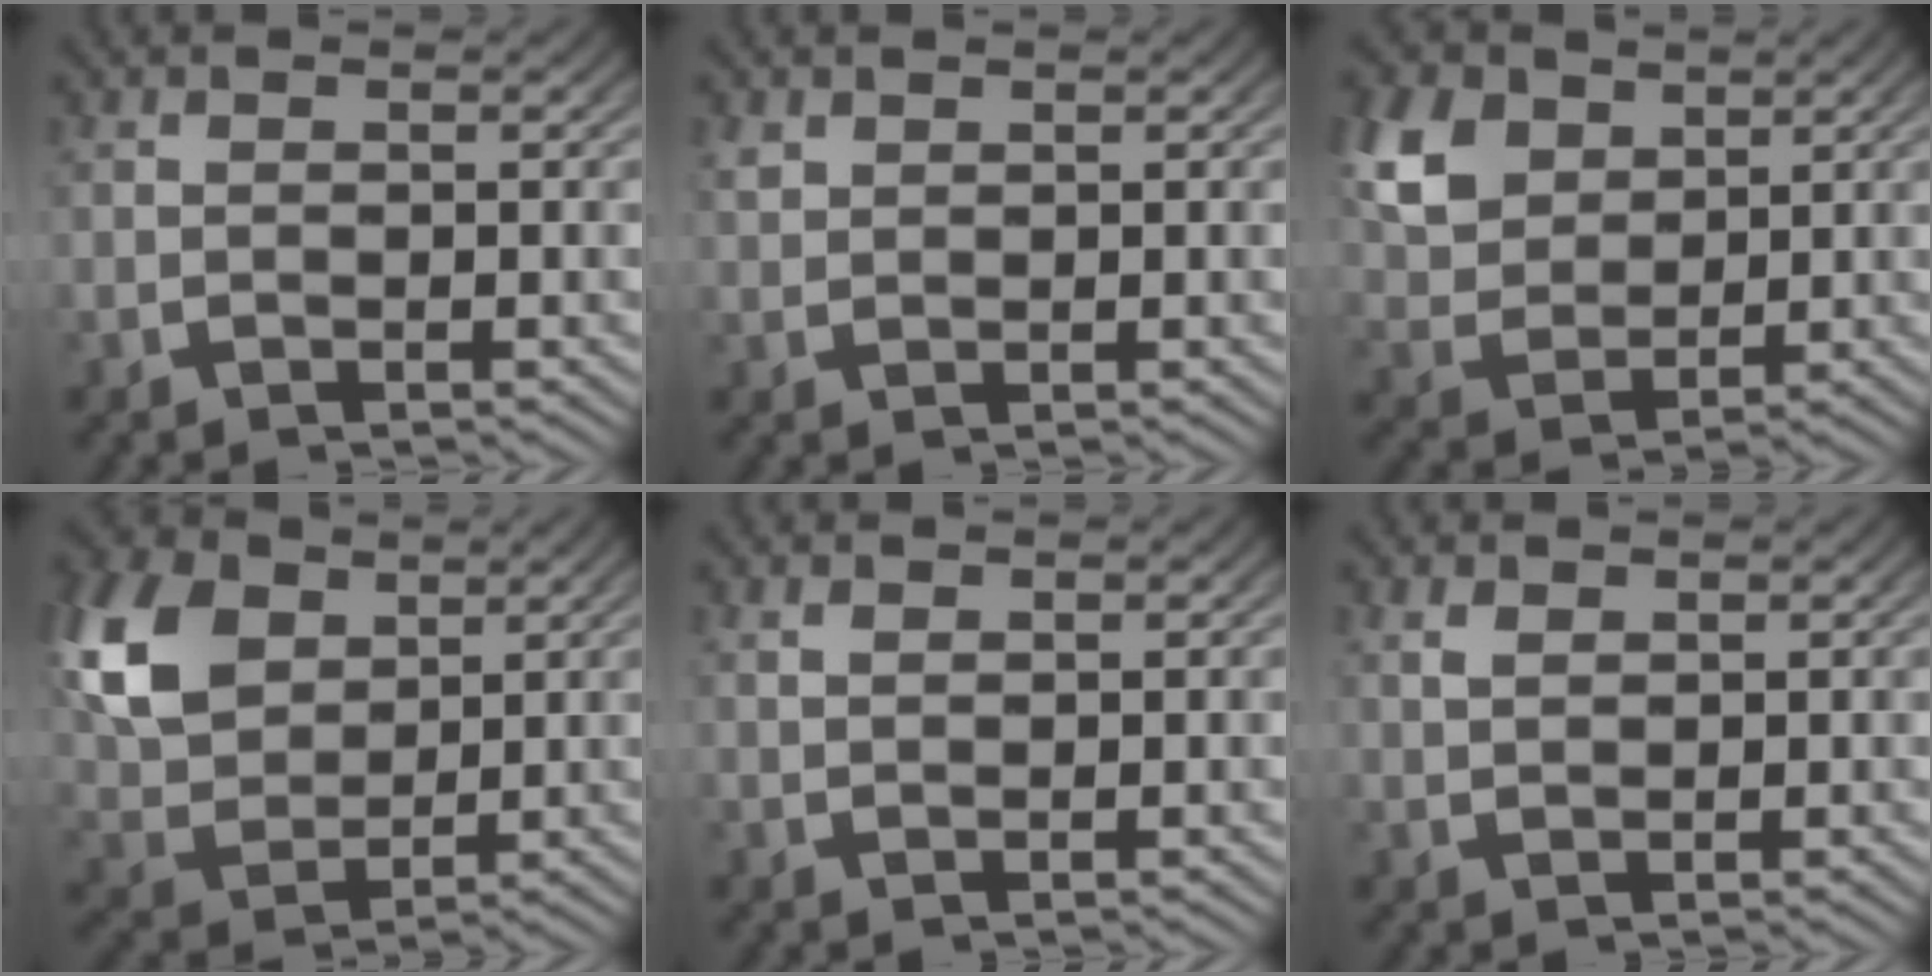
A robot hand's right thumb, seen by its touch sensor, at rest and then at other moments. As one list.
[{"total": 1.2, "force": [0.8, 0.8, 0.4], "torque": [-0.006, 0.004, 0.018]}, {"total": 8.0, "force": [2.2, 6.0, 4.8], "torque": [-0.129, -0.021, 0.050]}, {"total": 10.5, "force": [2.1, 7.7, 6.8], "torque": [-0.177, -0.027, 0.047]}, {"total": 0.9, "force": [0.7, 0.4, 0.3], "torque": [0.002, 0.003, 0.016]}, {"total": 1.2, "force": [1.0, 0.6, 0.5], "torque": [-0.001, 0.004, 0.022]}]